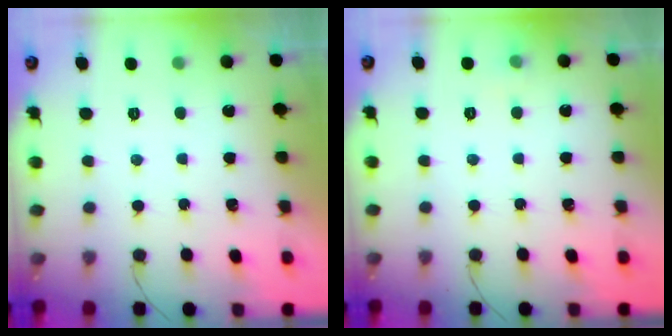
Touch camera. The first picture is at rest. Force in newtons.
{"total": 7.1, "press": 2.9, "slide": 6.5}